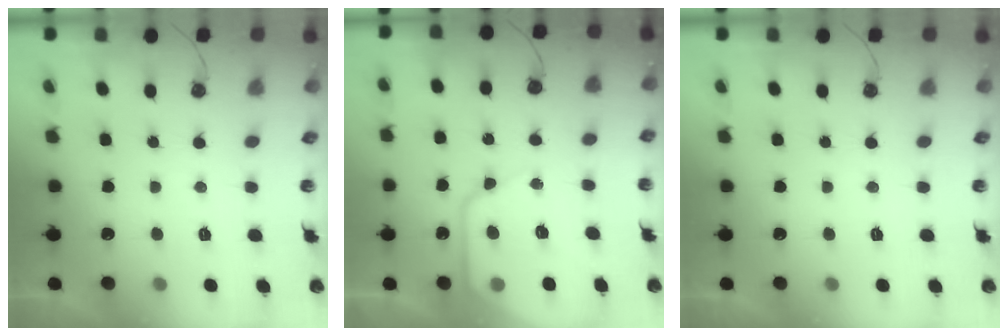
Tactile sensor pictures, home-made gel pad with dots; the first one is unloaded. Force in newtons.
{"total": 13.8, "press": 13.7, "slide": 1.4}
{"total": 0.0}